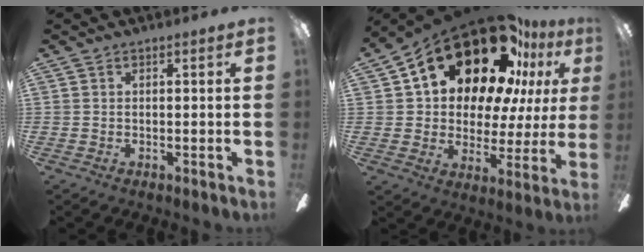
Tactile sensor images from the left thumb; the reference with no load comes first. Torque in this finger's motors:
{"motor_torque": [1.98, 3.03, 1.71, -1.06, 0.54]}